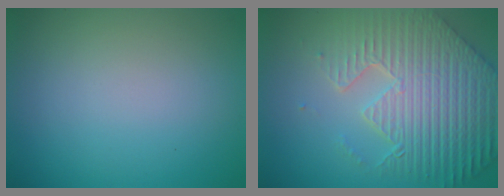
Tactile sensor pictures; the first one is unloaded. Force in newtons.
{"total": 9.3, "press": 6.4, "slide": 6.7}